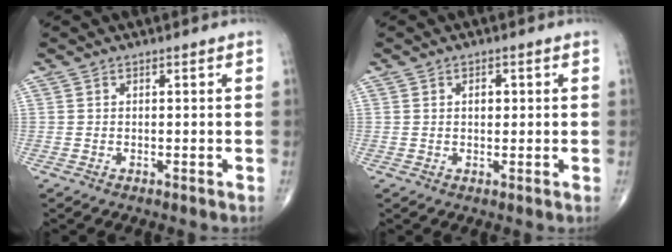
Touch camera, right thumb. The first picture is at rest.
{"total": 2.0, "force": [0.5, 1.3, 1.5], "torque": [-0.017, 0.000, 0.008]}